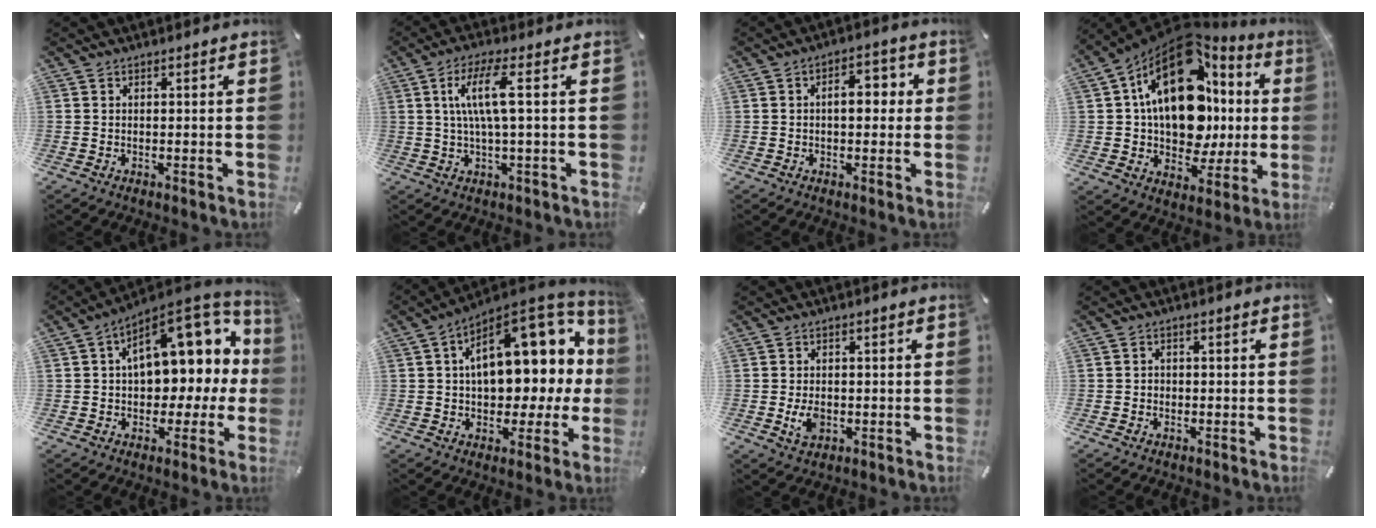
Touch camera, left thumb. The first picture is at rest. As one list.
[{"total": 9.1, "force": [1.6, 1.8, 8.8], "torque": [-0.175, 0.001, 0.023]}, {"total": 6.1, "force": [0.3, 3.6, 5.0], "torque": [-0.064, 0.004, -0.006]}, {"total": 22.3, "force": [5.5, 14.5, 16.0], "torque": [-0.260, -0.043, 0.094]}, {"total": 16.7, "force": [5.8, 9.7, 12.3], "torque": [-0.157, -0.036, 0.101]}, {"total": 19.8, "force": [5.5, 11.1, 15.4], "torque": [-0.200, -0.034, 0.093]}, {"total": 4.1, "force": [-1.0, 2.9, 2.8], "torque": [-0.069, -0.003, -0.020]}, {"total": 1.6, "force": [-0.8, 1.3, 0.4], "torque": [-0.008, 0.007, -0.019]}]